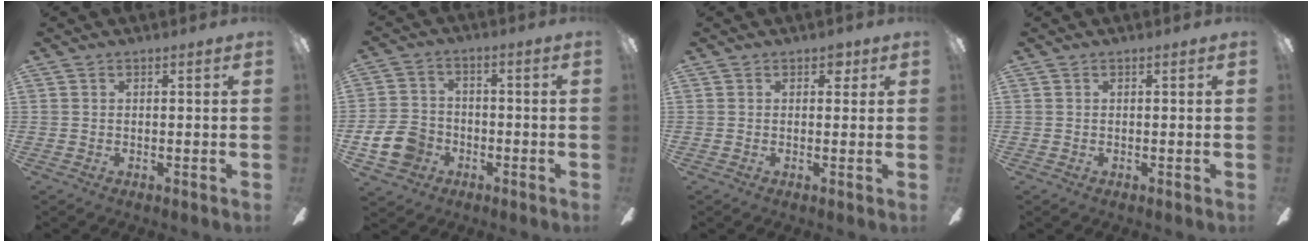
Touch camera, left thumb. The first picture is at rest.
{"total": 10.1, "force": [-3.5, 8.1, 4.9], "torque": [-0.125, 0.032, -0.064]}
{"total": 2.7, "force": [1.3, 1.8, 1.4], "torque": [-0.013, 0.002, 0.020]}
{"total": 0.0}